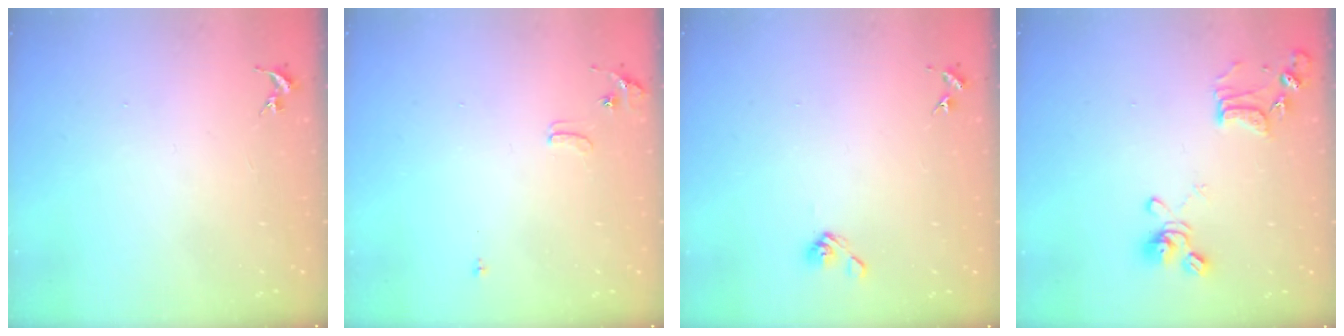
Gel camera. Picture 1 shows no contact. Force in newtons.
{"total": 6.1, "press": 6.0, "slide": 0.9}
{"total": 5.2, "press": 4.8, "slide": 2.1}
{"total": 13.1, "press": 13.0, "slide": 1.3}